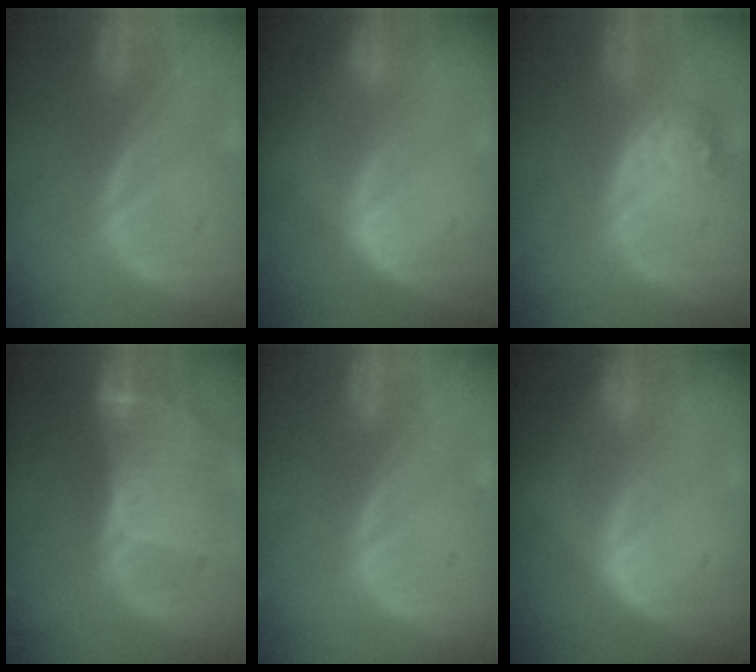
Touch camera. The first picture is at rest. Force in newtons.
{"total": 2.0, "press": 1.1, "slide": 1.7}
{"total": 4.7, "press": 4.2, "slide": 2.1}
{"total": 8.6, "press": 7.8, "slide": 3.8}
{"total": 0.0}
{"total": 2.0, "press": 1.1, "slide": 1.7}